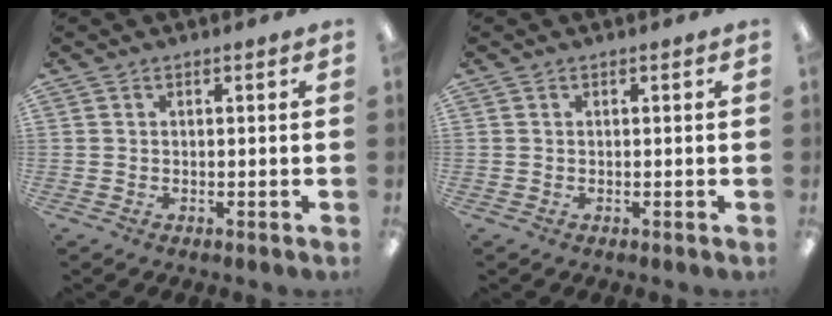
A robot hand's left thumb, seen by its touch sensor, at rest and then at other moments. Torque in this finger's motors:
{"motor_torque": [0.00, 0.00, 0.00, 0.00, 0.00]}